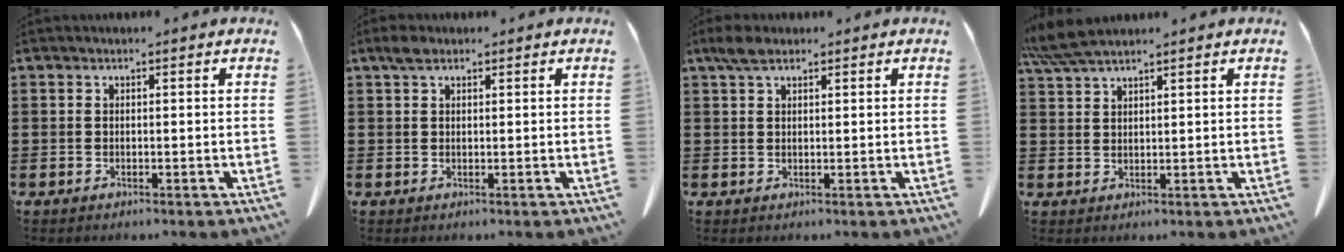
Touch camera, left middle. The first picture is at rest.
{"total": 2.0, "force": [1.2, 0.9, 1.3], "torque": [-0.030, 0.004, 0.022]}
{"total": 2.9, "force": [1.8, 1.2, 1.9], "torque": [-0.044, 0.005, 0.034]}
{"total": 4.8, "force": [3.9, 0.5, 2.7], "torque": [-0.070, -0.009, 0.073]}